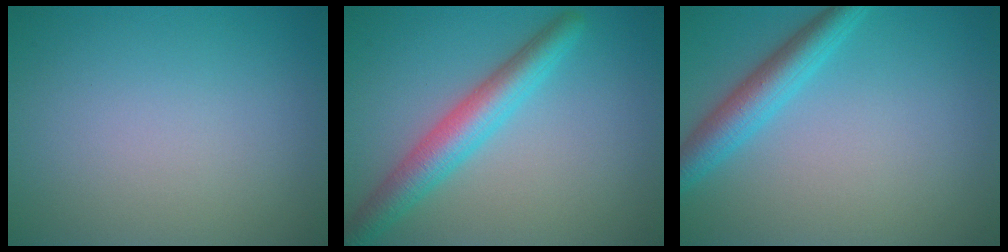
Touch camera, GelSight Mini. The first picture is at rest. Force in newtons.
{"total": 4.7, "press": 4.7, "slide": 0.1}
{"total": 3.9, "press": 3.9, "slide": 0.2}